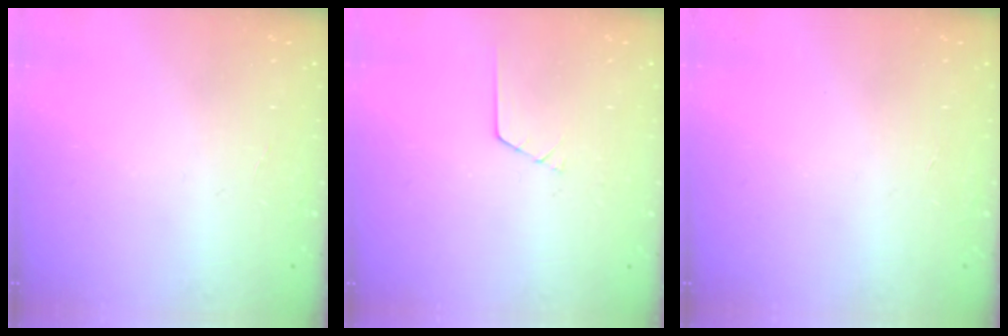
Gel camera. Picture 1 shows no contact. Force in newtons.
{"total": 0.6, "press": 0.6, "slide": 0.2}
{"total": 0.0}